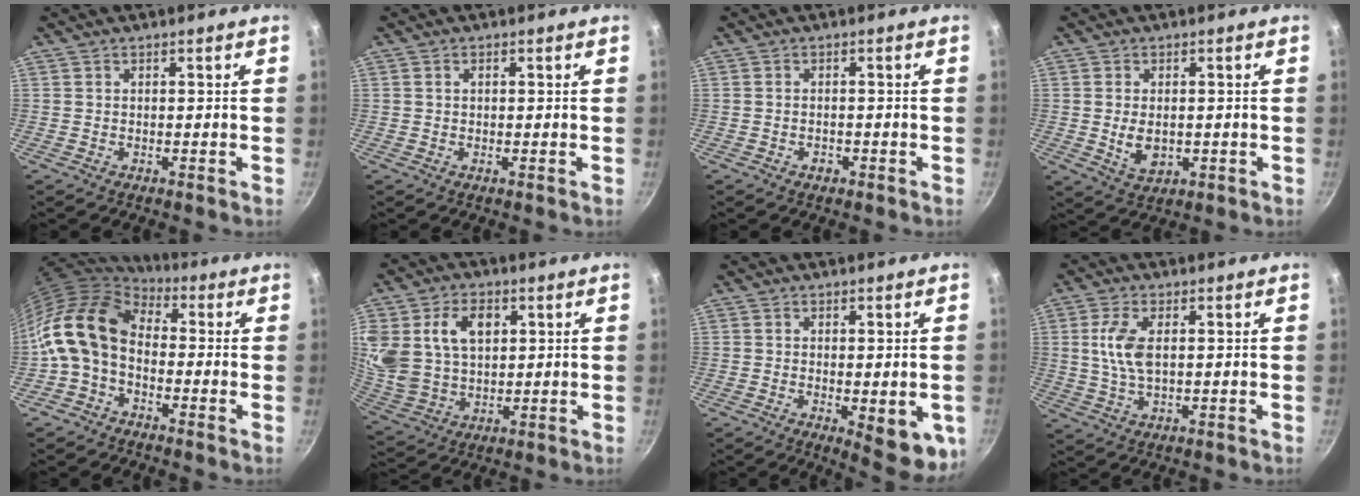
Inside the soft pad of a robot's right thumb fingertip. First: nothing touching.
{"total": 0.9, "force": [0.2, 0.5, 0.7], "torque": [-0.010, 0.003, 0.002]}
{"total": 1.4, "force": [-0.8, 1.0, 0.6], "torque": [-0.012, 0.005, -0.009]}
{"total": 5.4, "force": [-0.4, 3.6, 4.0], "torque": [-0.065, -0.007, 0.005]}
{"total": 13.6, "force": [-0.9, 9.3, 9.8], "torque": [-0.177, 0.031, -0.037]}
{"total": 16.7, "force": [5.0, 11.8, 10.7], "torque": [-0.211, -0.005, 0.102]}
{"total": 9.6, "force": [-2.2, 3.4, 8.7], "torque": [-0.091, -0.006, -0.018]}
{"total": 7.0, "force": [1.2, 3.4, 6.1], "torque": [-0.124, 0.002, 0.022]}